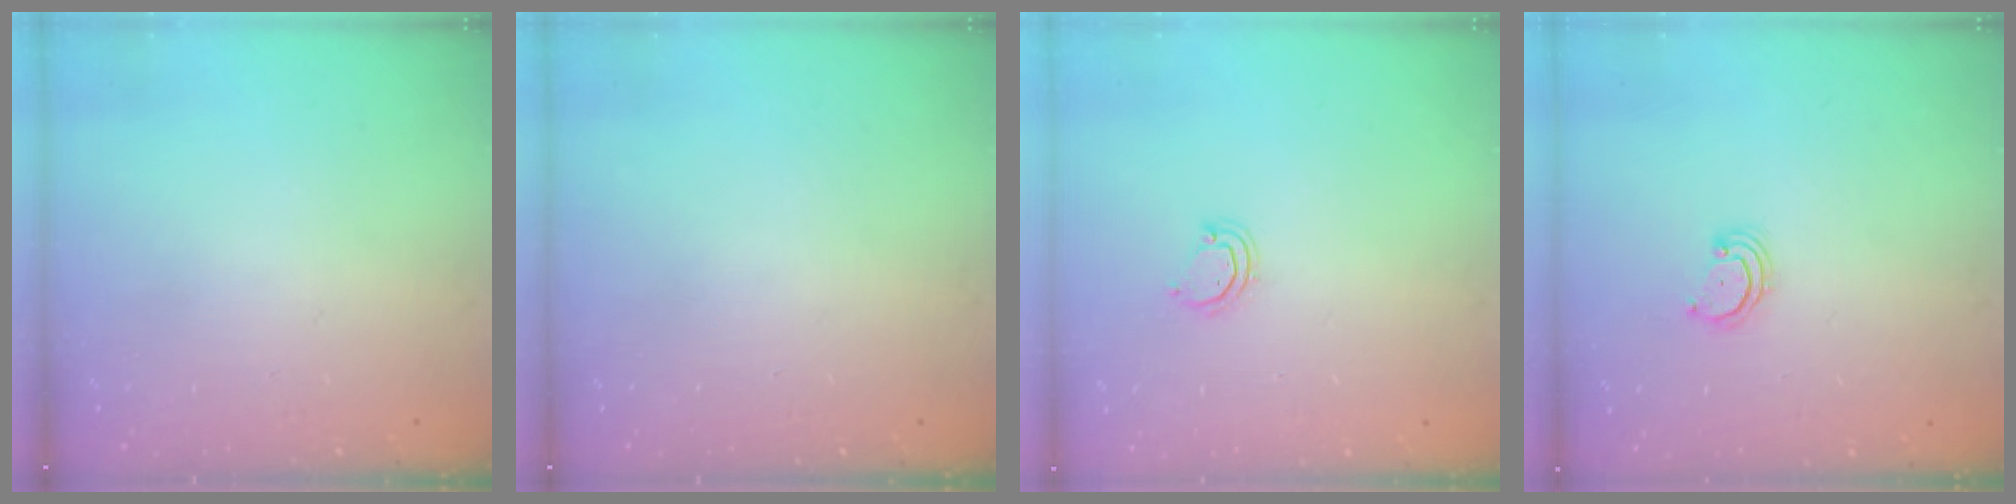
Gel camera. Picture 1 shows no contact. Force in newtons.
{"total": 0.0}
{"total": 3.7, "press": 3.7, "slide": 0.3}
{"total": 2.3, "press": 2.2, "slide": 0.2}